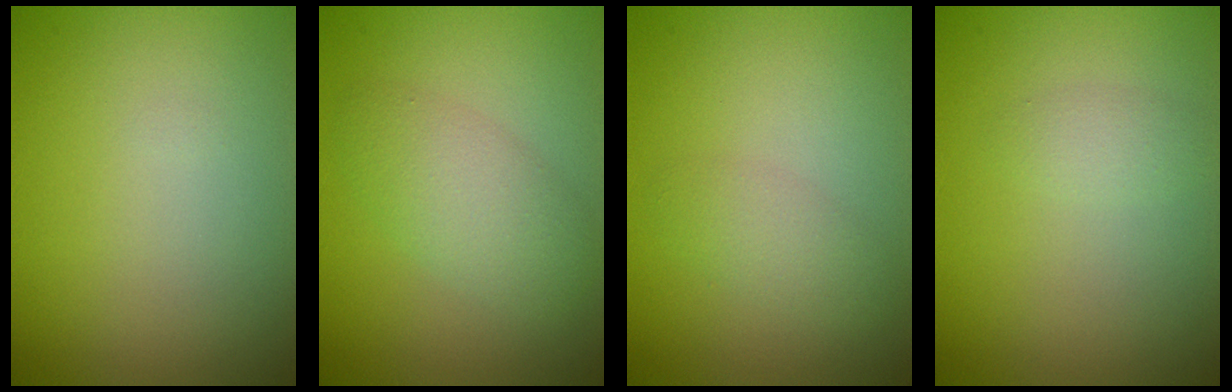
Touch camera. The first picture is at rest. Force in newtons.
{"total": 3.5, "press": 3.5, "slide": 0.2}
{"total": 1.7, "press": 1.7, "slide": 0.1}
{"total": 1.1, "press": 1.1, "slide": 0.0}